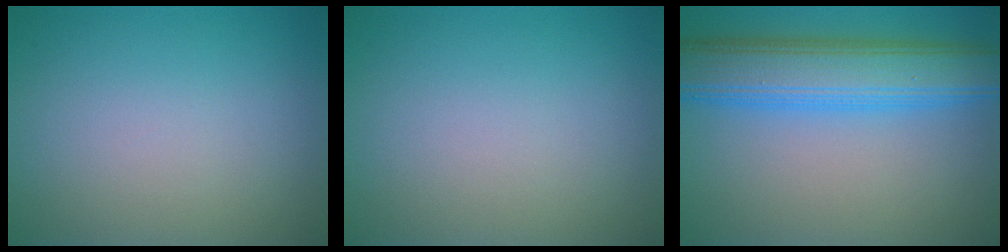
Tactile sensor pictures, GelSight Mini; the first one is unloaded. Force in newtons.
{"total": 0.0}
{"total": 8.2, "press": 8.2, "slide": 0.1}